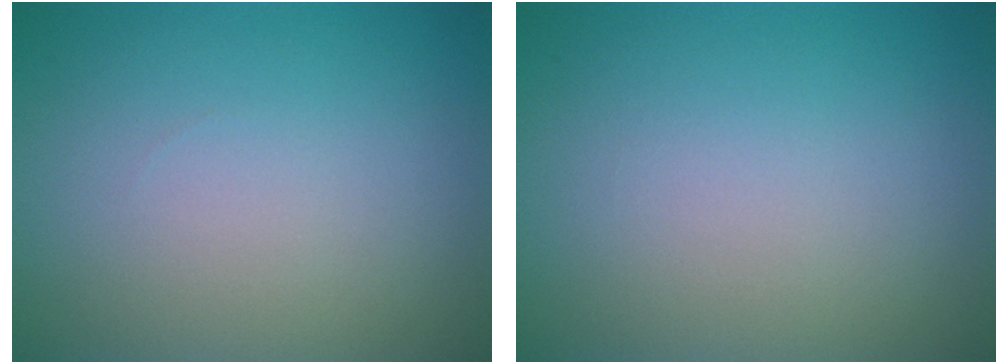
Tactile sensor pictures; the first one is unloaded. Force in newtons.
{"total": 0.0}